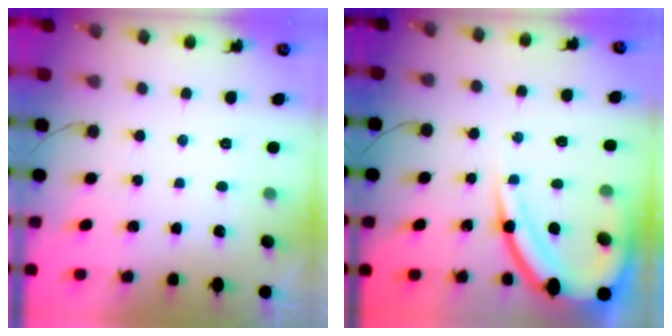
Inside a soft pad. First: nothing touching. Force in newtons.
{"total": 14.2, "press": 14.1, "slide": 1.4}